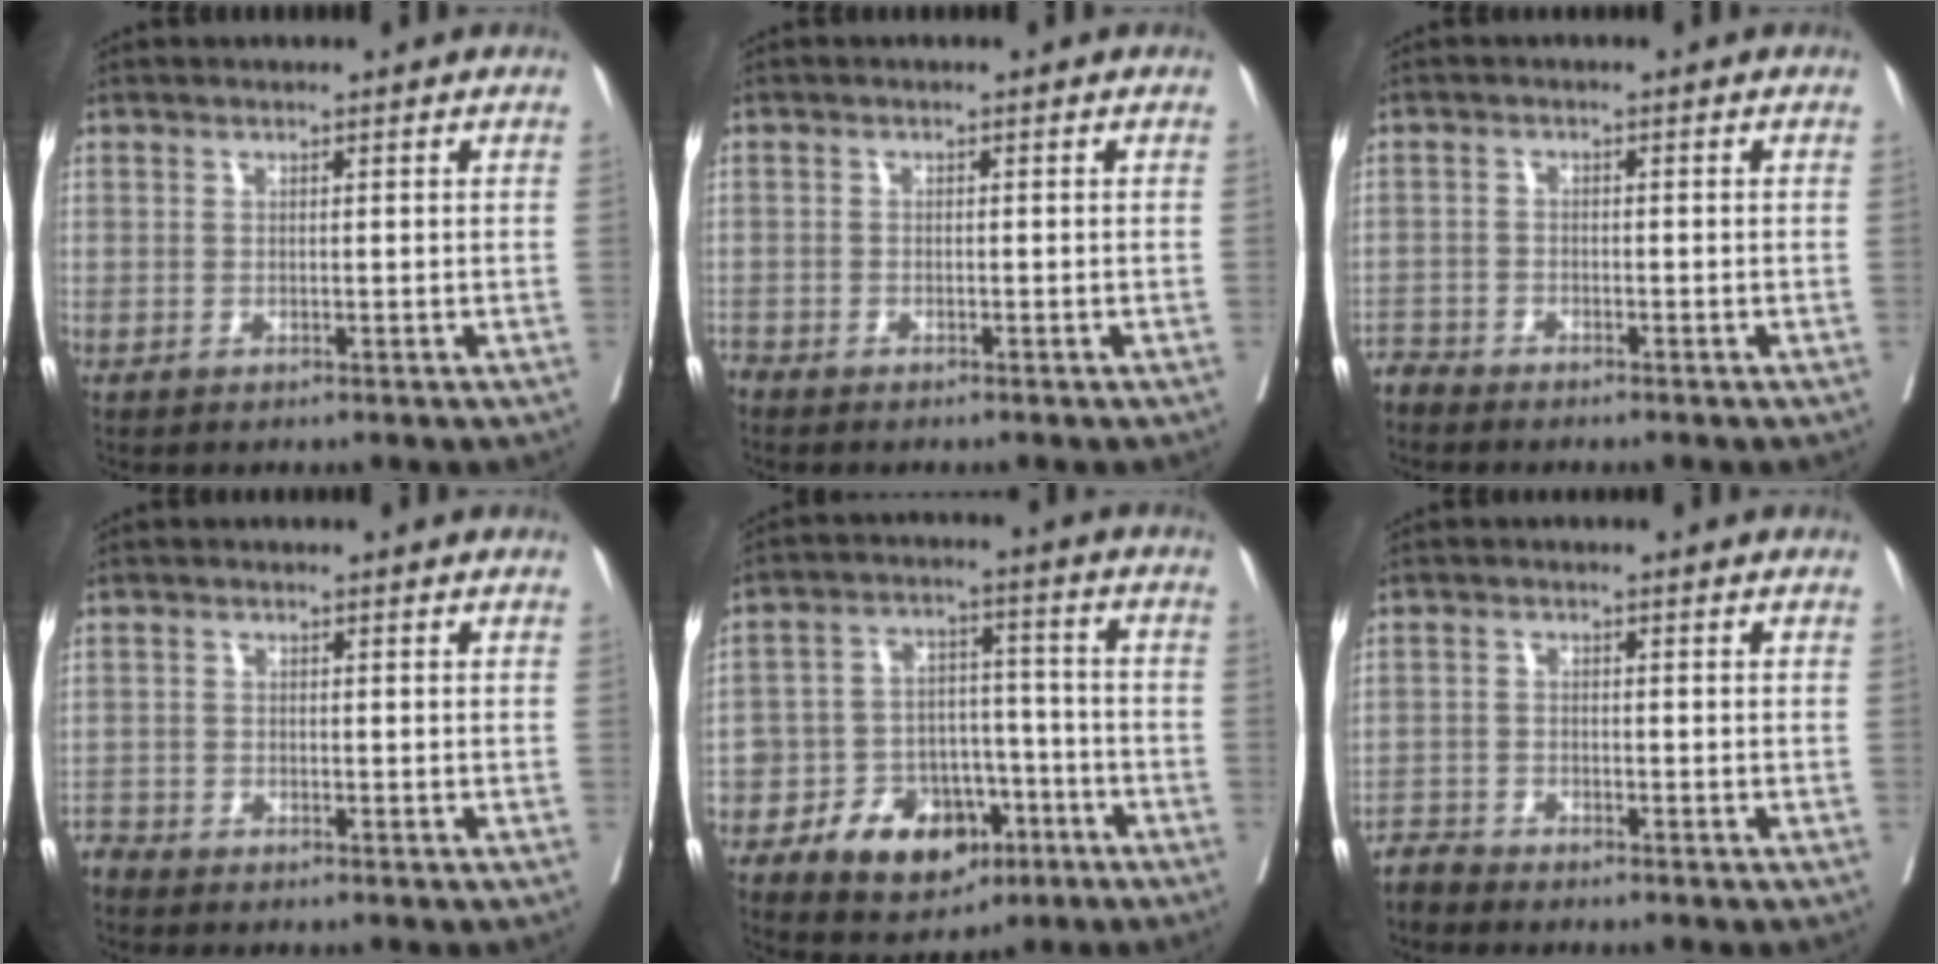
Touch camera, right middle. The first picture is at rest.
{"total": 1.3, "force": [-1.2, 0.4, -0.1], "torque": [0.005, 0.000, -0.024]}
{"total": 2.2, "force": [-2.1, 0.1, -0.6], "torque": [0.017, -0.008, -0.043]}
{"total": 1.7, "force": [-1.6, 0.1, -0.4], "torque": [0.012, -0.006, -0.034]}
{"total": 12.1, "force": [-6.3, 7.7, 6.8], "torque": [-0.103, 0.023, -0.093]}
{"total": 2.4, "force": [-2.3, 0.2, -0.6], "torque": [0.019, -0.009, -0.046]}